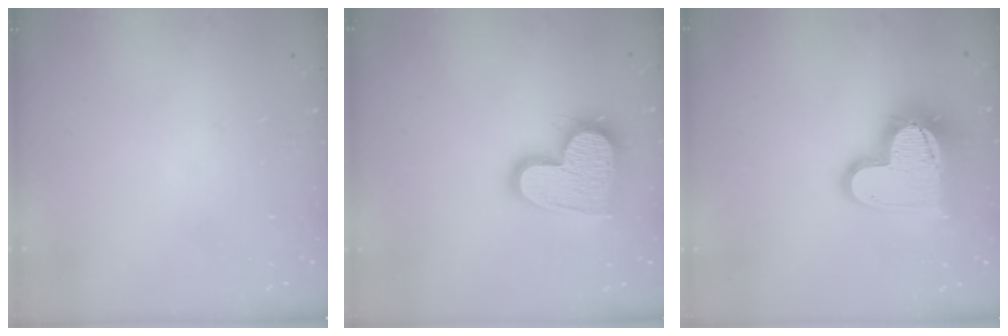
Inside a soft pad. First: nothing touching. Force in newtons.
{"total": 17.2, "press": 17.1, "slide": 1.2}
{"total": 17.1, "press": 17.0, "slide": 1.4}